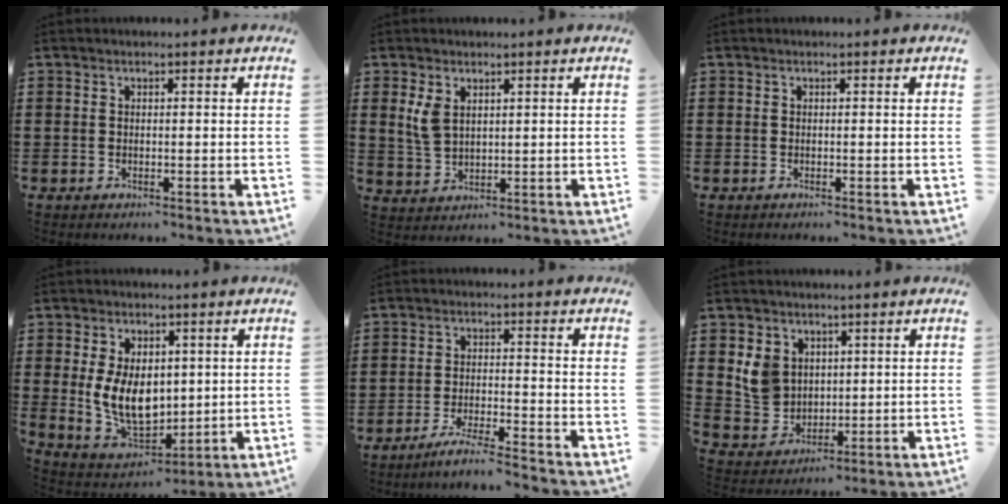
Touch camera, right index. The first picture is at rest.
{"total": 3.7, "force": [1.7, 2.2, 2.4], "torque": [-0.054, 0.007, 0.031]}
{"total": 0.0}
{"total": 9.2, "force": [0.7, 6.2, 6.8], "torque": [-0.135, 0.005, 0.014]}
{"total": 4.3, "force": [-4.0, -0.5, 1.4], "torque": [-0.031, -0.008, -0.079]}
{"total": 6.5, "force": [1.8, 5.7, 2.6], "torque": [-0.061, 0.014, 0.037]}